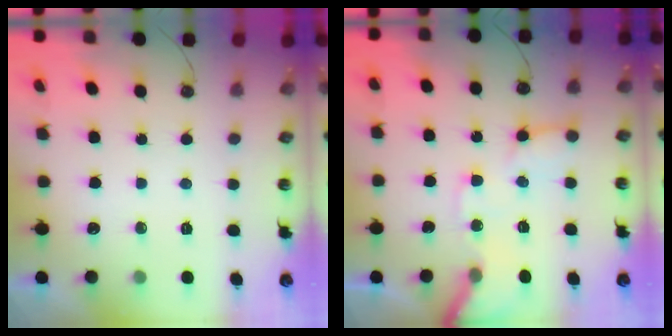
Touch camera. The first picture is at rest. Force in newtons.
{"total": 12.6, "press": 12.5, "slide": 1.9}